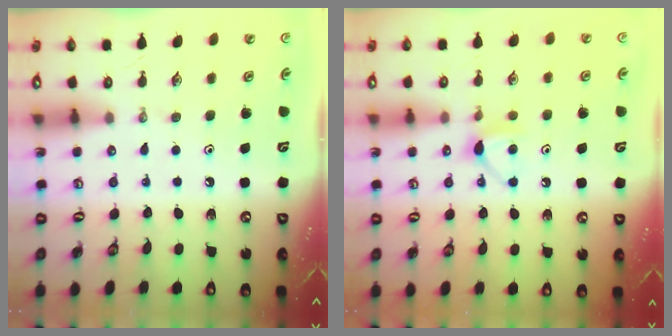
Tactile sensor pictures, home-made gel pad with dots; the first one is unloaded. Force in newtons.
{"total": 6.8, "press": 6.7, "slide": 0.9}